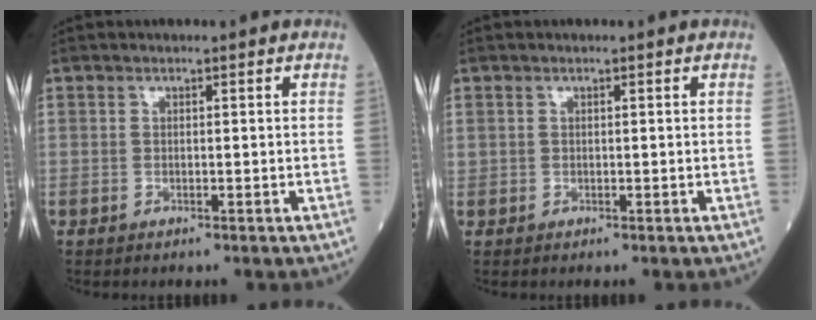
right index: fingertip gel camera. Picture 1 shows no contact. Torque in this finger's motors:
{"motor_torque": [-0.01, -0.09, 0.11, 0.02]}